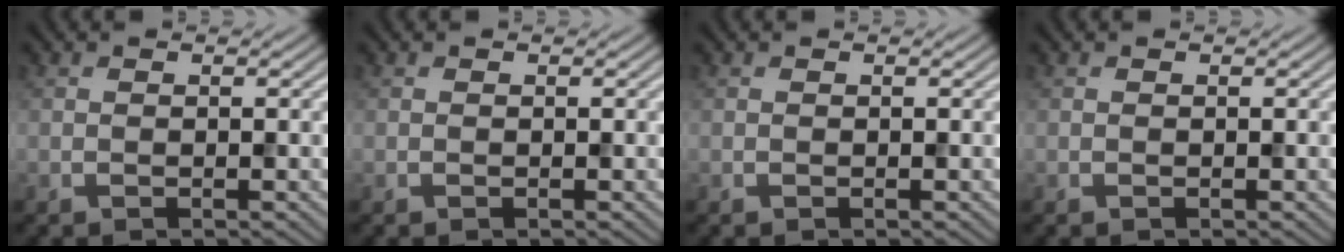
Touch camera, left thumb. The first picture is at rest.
{"total": 0.0}
{"total": 0.0}
{"total": 0.0}